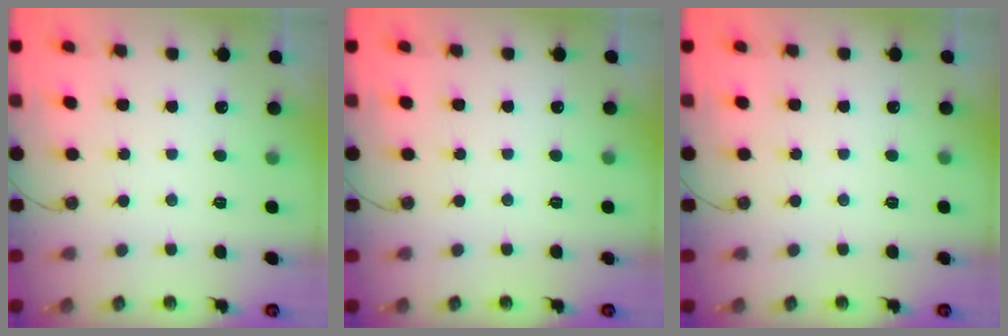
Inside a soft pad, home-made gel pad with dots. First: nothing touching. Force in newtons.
{"total": 0.0}
{"total": 0.0}